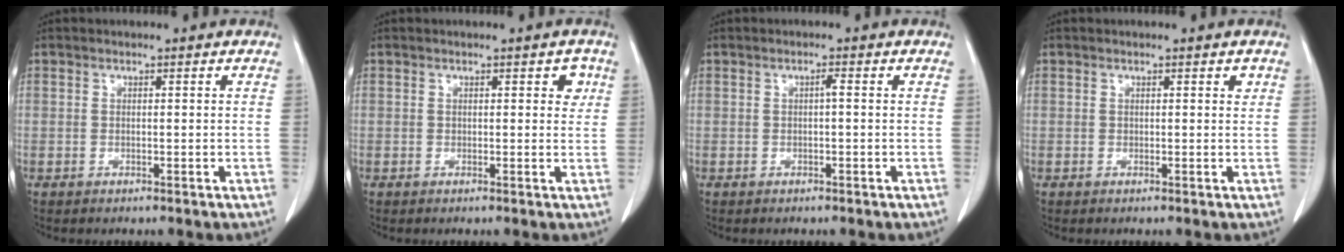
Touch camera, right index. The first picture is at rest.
{"total": 2.1, "force": [0.8, 1.2, 1.5], "torque": [-0.007, 0.004, 0.006]}
{"total": 0.8, "force": [0.0, 0.1, 0.8], "torque": [-0.014, 0.001, 0.000]}
{"total": 0.8, "force": [0.5, 0.4, 0.5], "torque": [-0.001, -0.001, 0.004]}